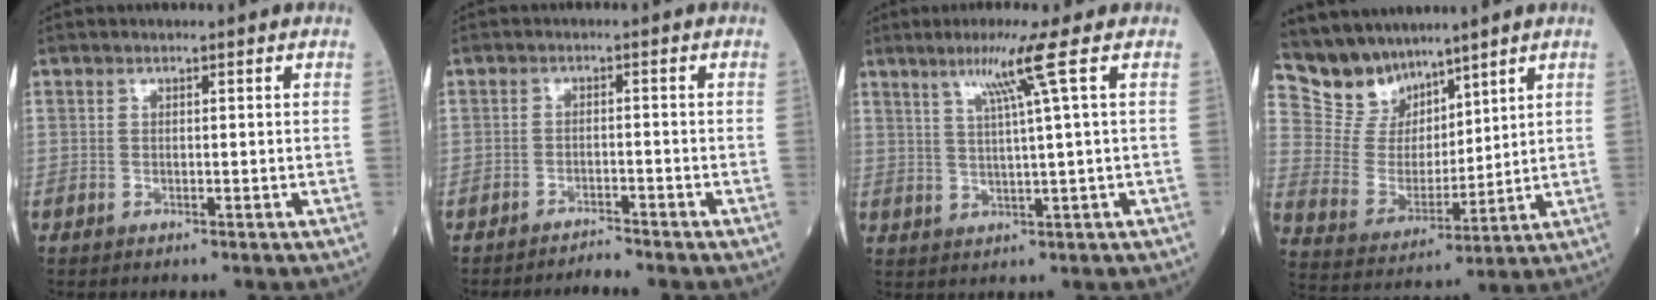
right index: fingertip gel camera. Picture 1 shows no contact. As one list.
[{"total": 3.2, "force": [-3.1, -0.1, 0.4], "torque": [-0.013, -0.007, -0.049]}, {"total": 6.5, "force": [3.0, -1.8, 5.4], "torque": [-0.107, -0.002, 0.060]}, {"total": 10.5, "force": [8.9, 5.3, 1.6], "torque": [-0.056, 0.020, 0.189]}]